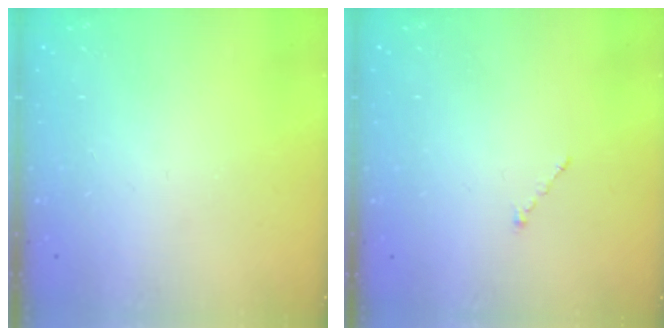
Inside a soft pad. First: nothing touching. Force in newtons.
{"total": 1.0, "press": 0.9, "slide": 0.3}